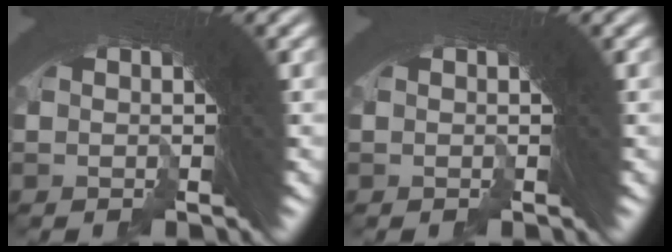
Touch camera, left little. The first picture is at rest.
{"total": 0.0}